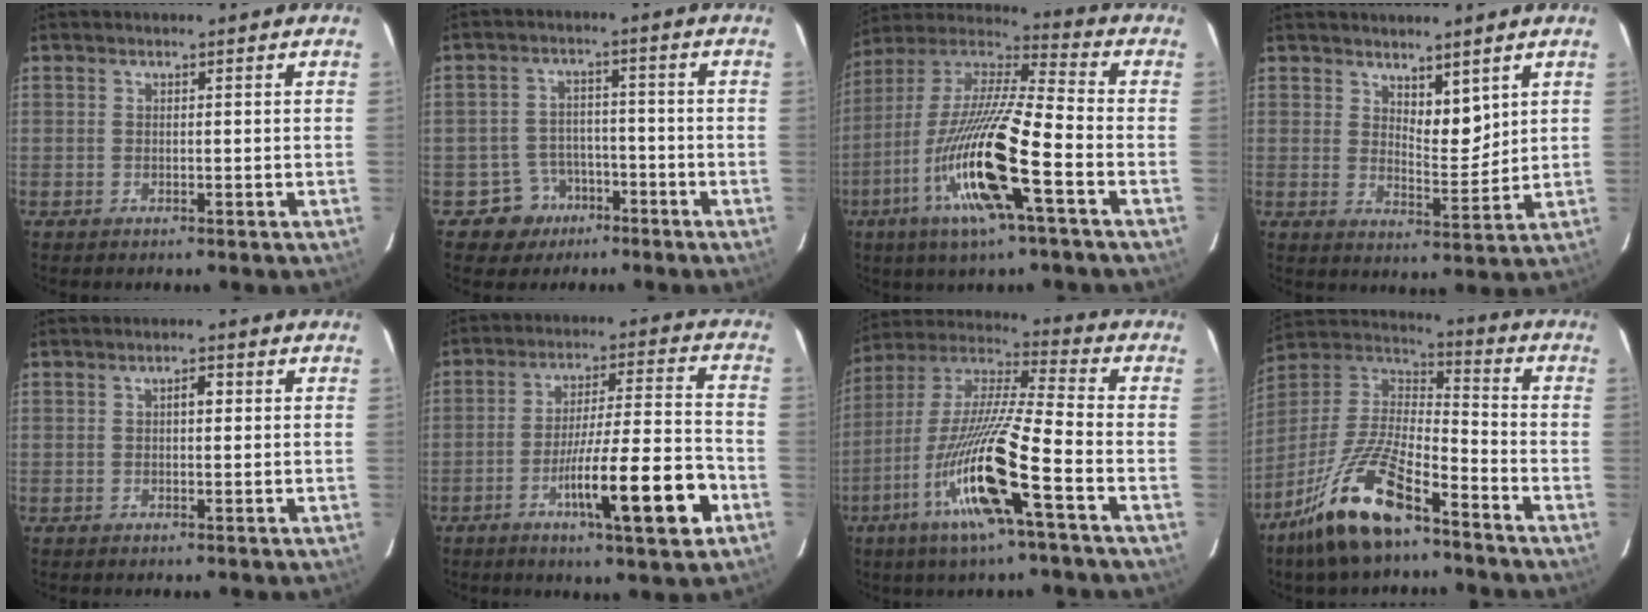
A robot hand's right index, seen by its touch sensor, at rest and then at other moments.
{"total": 5.7, "force": [-3.0, 4.8, 0.0], "torque": [0.009, 0.014, -0.041]}
{"total": 19.1, "force": [-7.0, 1.5, 17.7], "torque": [-0.371, -0.020, -0.136]}
{"total": 4.7, "force": [3.2, 1.8, 3.0], "torque": [-0.050, -0.012, 0.061]}
{"total": 1.7, "force": [0.3, 0.6, 1.5], "torque": [-0.025, 0.006, 0.003]}
{"total": 15.1, "force": [-6.4, 0.7, 13.7], "torque": [-0.223, -0.002, -0.099]}
{"total": 17.8, "force": [-7.3, 0.4, 16.2], "torque": [-0.334, -0.019, -0.142]}
{"total": 16.8, "force": [-11.1, 4.3, 11.8], "torque": [-0.254, -0.003, -0.207]}